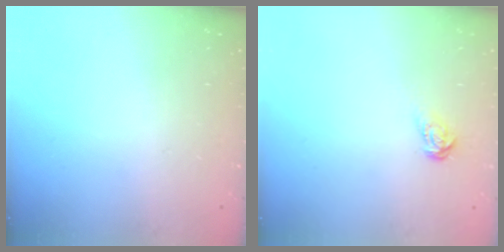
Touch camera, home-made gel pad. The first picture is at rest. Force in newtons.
{"total": 3.8, "press": 3.7, "slide": 0.3}